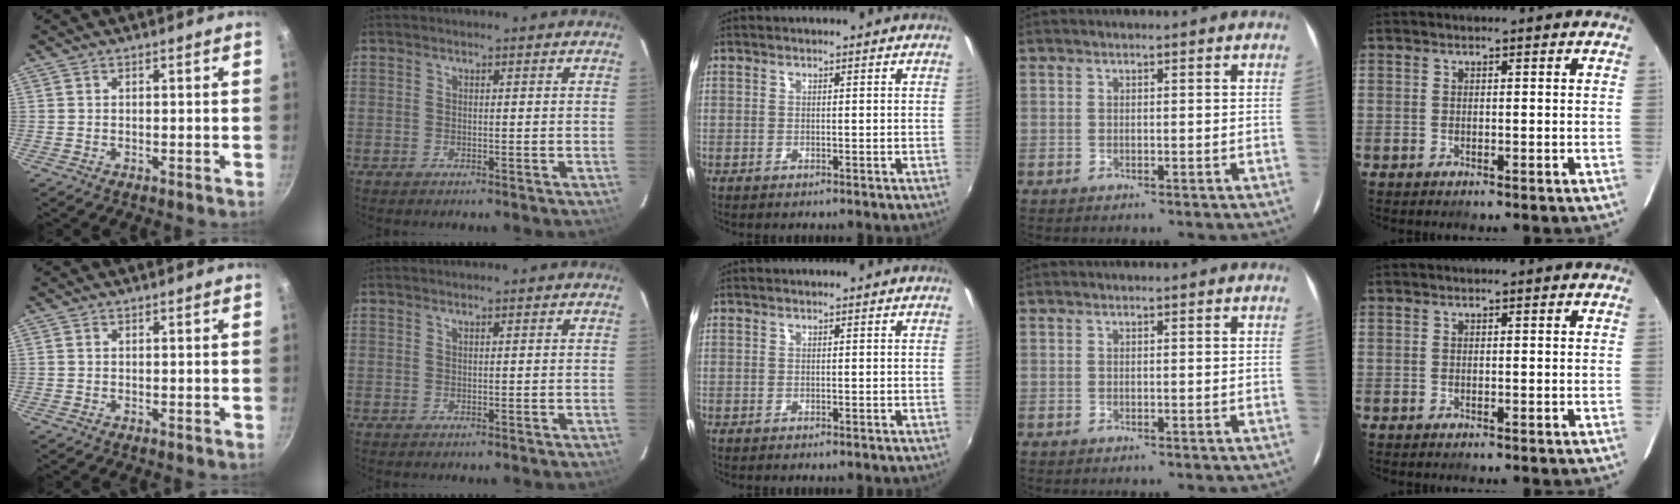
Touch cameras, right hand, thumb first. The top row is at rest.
{}